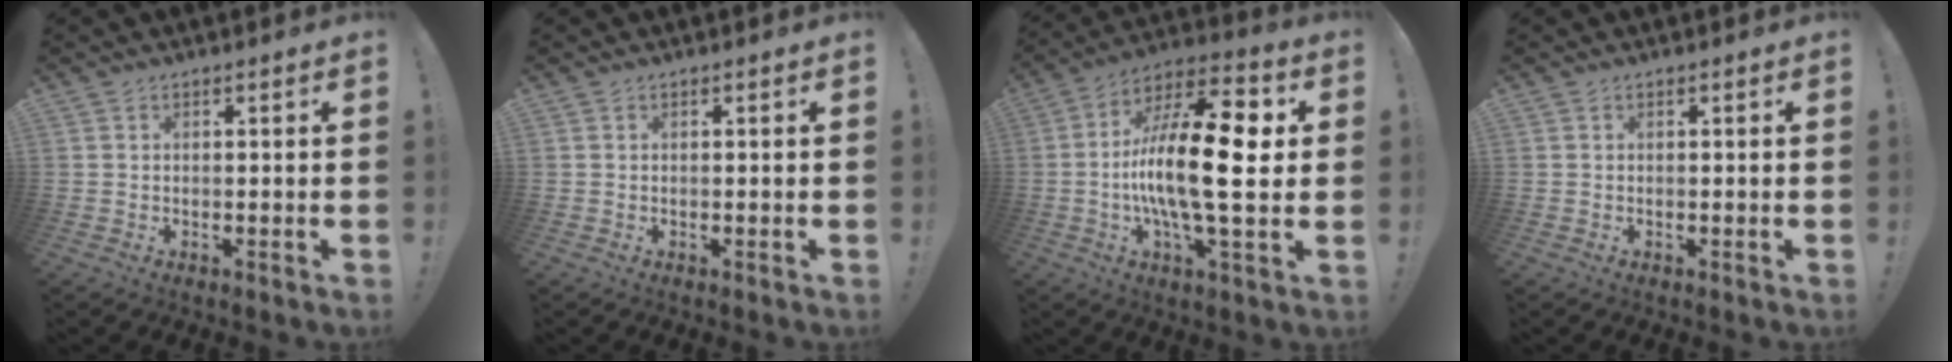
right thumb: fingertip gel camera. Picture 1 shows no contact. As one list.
[{"total": 0.0}, {"total": 22.1, "force": [-0.9, 6.5, 21.1], "torque": [-0.394, -0.002, -0.021]}, {"total": 0.0}]